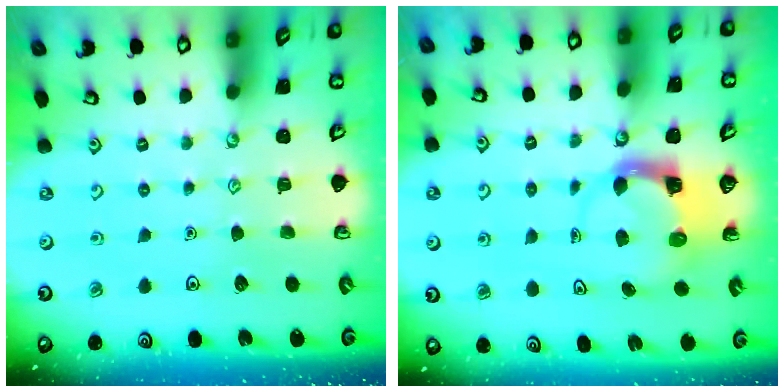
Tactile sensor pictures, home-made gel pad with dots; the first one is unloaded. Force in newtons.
{"total": 3.7, "press": 3.7, "slide": 0.5}